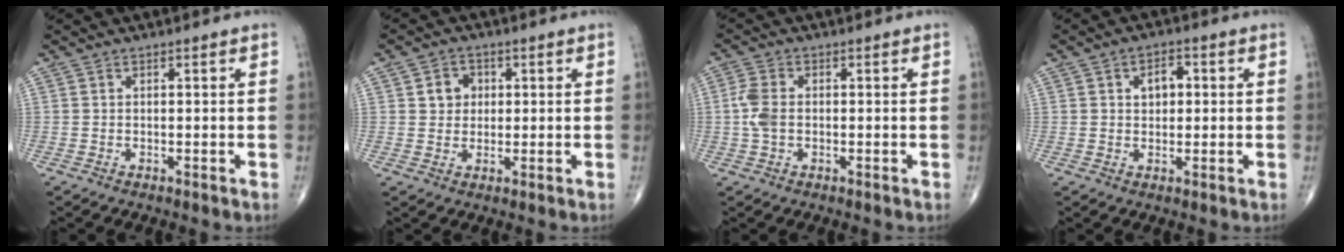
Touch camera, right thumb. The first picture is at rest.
{"total": 4.2, "force": [1.0, 3.7, 1.8], "torque": [-0.005, 0.001, 0.012]}
{"total": 4.5, "force": [-0.2, 2.8, 3.5], "torque": [-0.088, 0.007, -0.008]}
{"total": 4.3, "force": [0.9, 2.9, 3.0], "torque": [-0.035, 0.008, 0.010]}